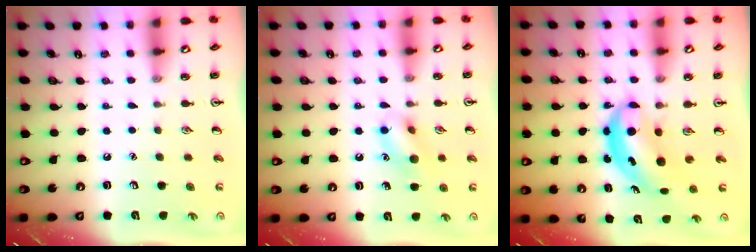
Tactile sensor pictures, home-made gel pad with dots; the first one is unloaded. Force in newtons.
{"total": 10.9, "press": 10.8, "slide": 1.0}
{"total": 6.0, "press": 5.8, "slide": 1.7}